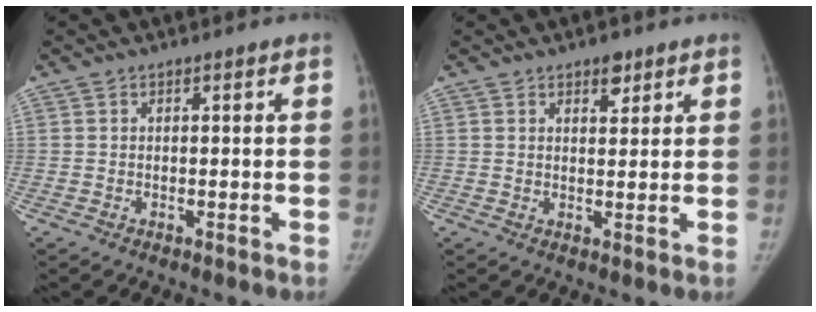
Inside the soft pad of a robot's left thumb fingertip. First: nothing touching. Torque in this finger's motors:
{"motor_torque": [0.32, -0.22, 0.28, -0.17, 0.15]}